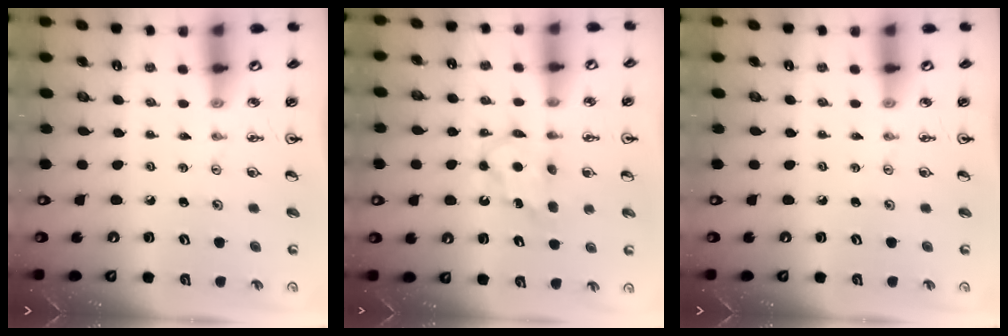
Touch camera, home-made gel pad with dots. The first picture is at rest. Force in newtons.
{"total": 6.7, "press": 6.7, "slide": 0.3}
{"total": 0.0}